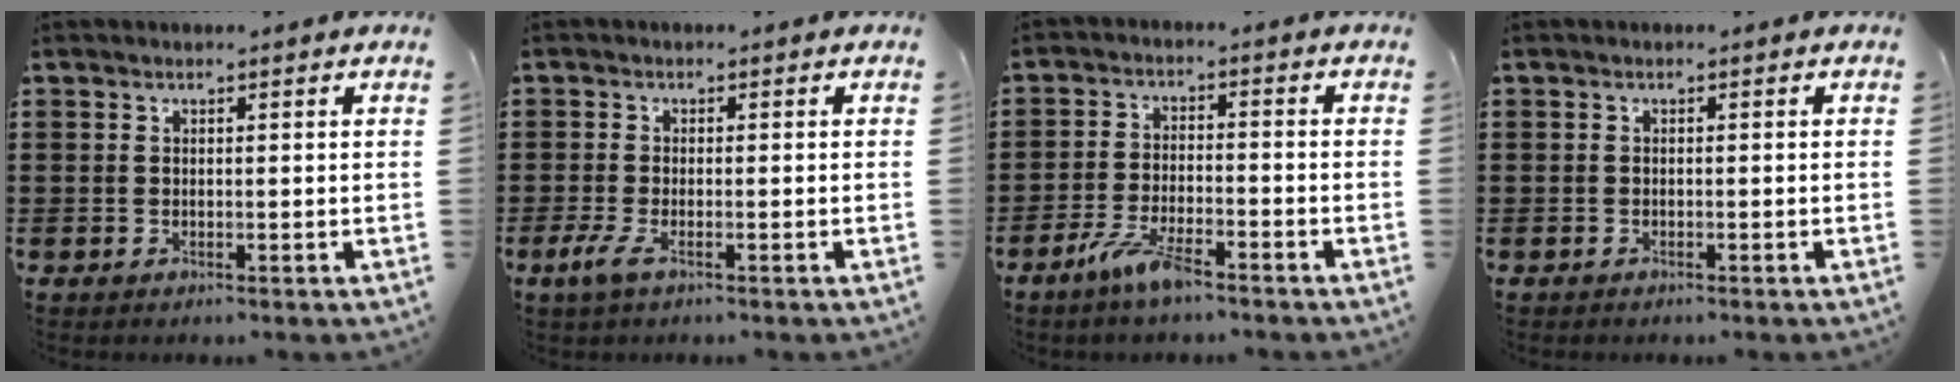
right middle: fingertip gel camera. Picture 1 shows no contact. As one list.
[{"total": 2.6, "force": [-1.3, 0.8, 2.1], "torque": [-0.057, -0.008, -0.030]}, {"total": 5.7, "force": [-4.0, 1.2, 3.9], "torque": [-0.080, -0.003, -0.075]}, {"total": 0.6, "force": [-0.5, 0.4, -0.1], "torque": [0.002, 0.003, -0.012]}]